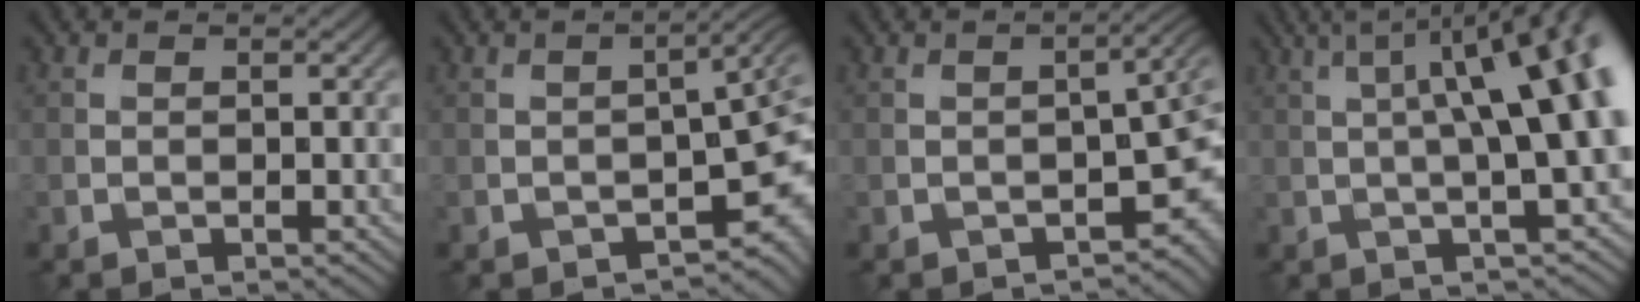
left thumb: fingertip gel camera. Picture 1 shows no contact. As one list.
[{"total": 5.7, "force": [-3.3, 1.8, 4.3], "torque": [-0.046, -0.009, -0.035]}, {"total": 5.1, "force": [-2.8, 1.8, 3.8], "torque": [-0.039, -0.010, -0.025]}, {"total": 13.5, "force": [1.7, 4.1, 12.8], "torque": [-0.126, 0.035, 0.026]}]